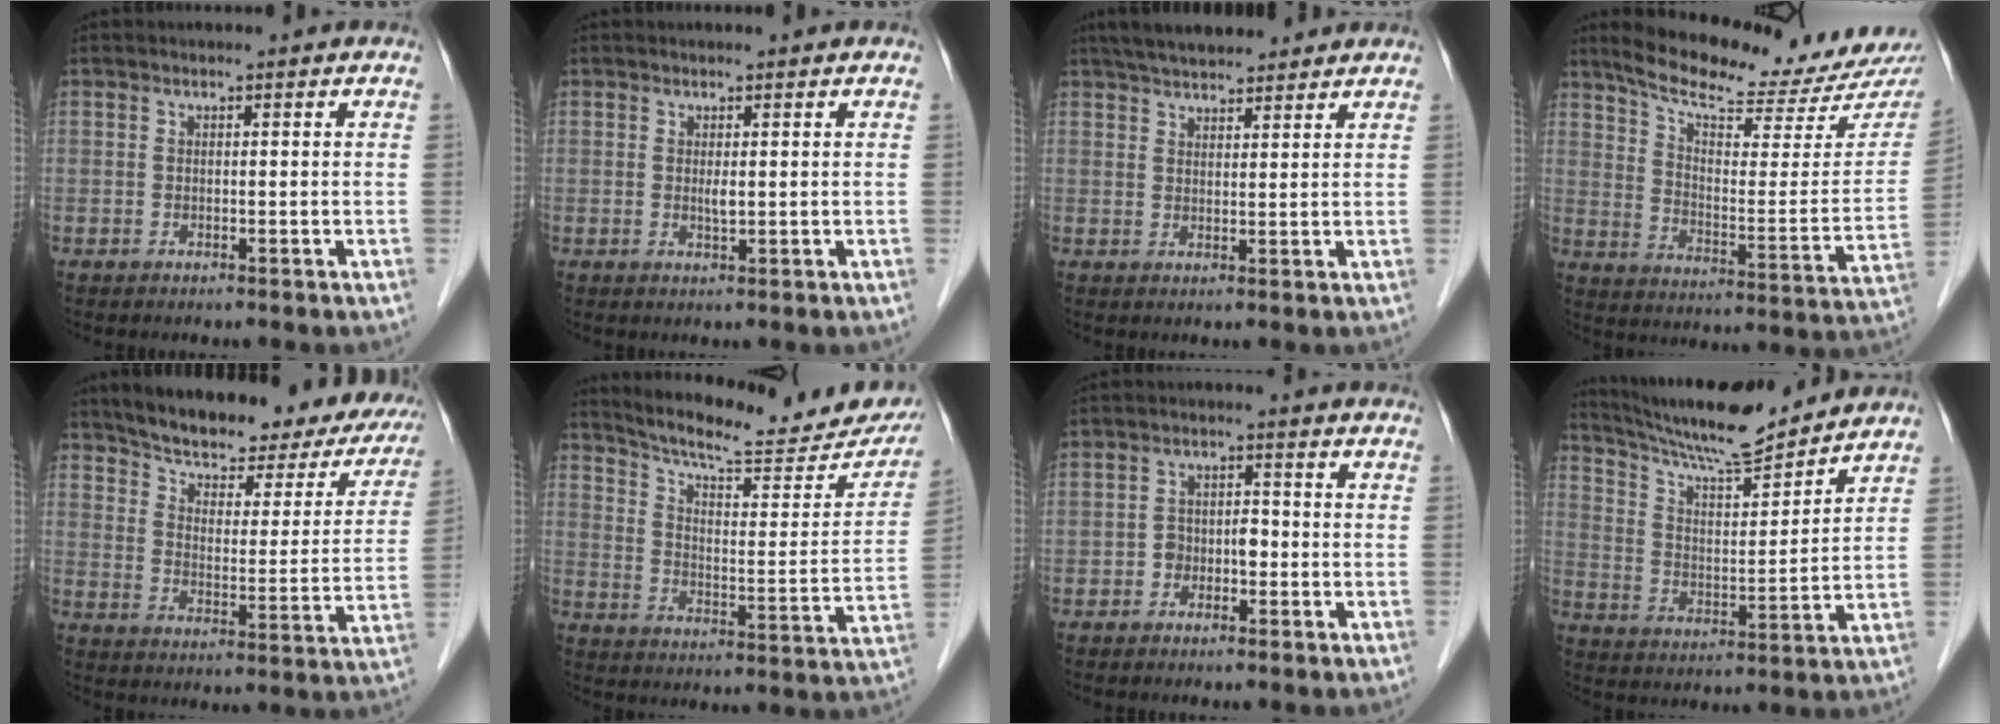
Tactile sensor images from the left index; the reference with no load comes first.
{"total": 1.1, "force": [0.3, 0.2, 1.1], "torque": [-0.023, -0.003, 0.006]}
{"total": 9.3, "force": [8.2, 2.2, 3.9], "torque": [-0.059, 0.031, 0.126]}
{"total": 20.3, "force": [18.5, 1.7, 8.2], "torque": [-0.126, -0.055, 0.257]}
{"total": 24.7, "force": [20.8, 7.5, 11.1], "torque": [-0.152, 0.000, 0.260]}
{"total": 22.2, "force": [19.9, 3.8, 8.9], "torque": [-0.126, -0.035, 0.262]}
{"total": 3.1, "force": [-1.1, 2.1, 2.0], "torque": [-0.031, 0.016, -0.022]}
{"total": 14.7, "force": [13.5, 1.1, 5.5], "torque": [-0.105, 0.006, 0.229]}